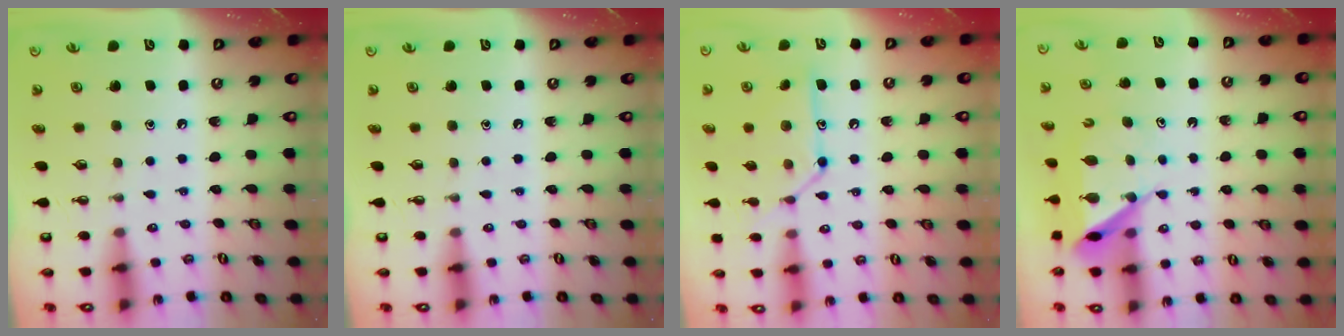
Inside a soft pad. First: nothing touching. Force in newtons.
{"total": 0.0}
{"total": 12.9, "press": 12.9, "slide": 0.9}
{"total": 8.3, "press": 8.2, "slide": 0.5}